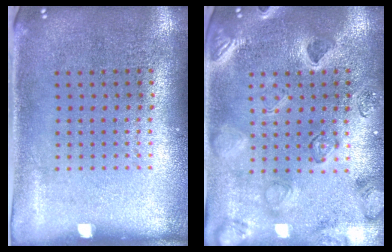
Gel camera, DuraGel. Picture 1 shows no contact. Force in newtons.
{"total": 2.4, "press": 2.3, "slide": 0.7}